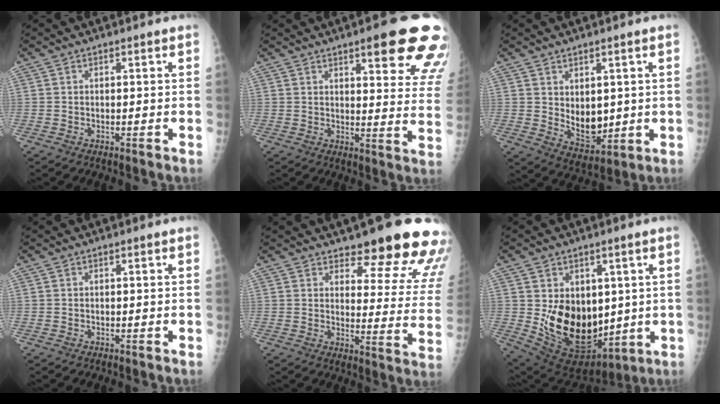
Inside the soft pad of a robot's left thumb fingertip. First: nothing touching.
{"total": 18.4, "force": [11.1, 4.6, 13.9], "torque": [-0.140, -0.044, 0.128]}
{"total": 7.8, "force": [0.8, 5.3, 5.7], "torque": [-0.058, -0.023, 0.036]}
{"total": 0.0}
{"total": 18.2, "force": [14.9, 4.8, 9.4], "torque": [-0.077, -0.109, 0.173]}
{"total": 18.3, "force": [0.9, 12.6, 13.2], "torque": [-0.160, -0.039, 0.052]}